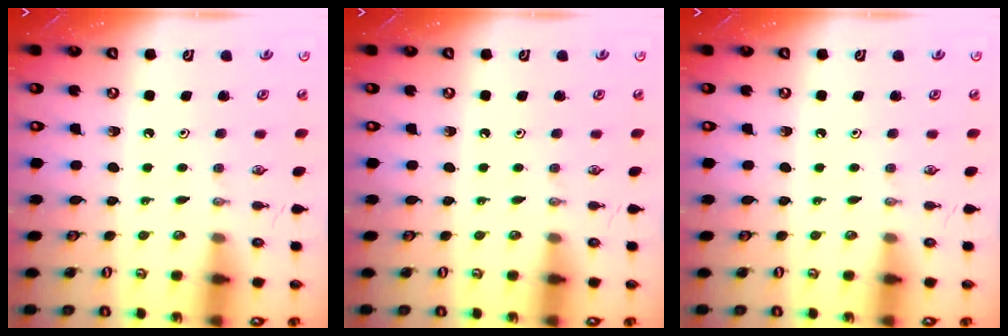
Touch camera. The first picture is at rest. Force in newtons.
{"total": 0.0}
{"total": 0.0}